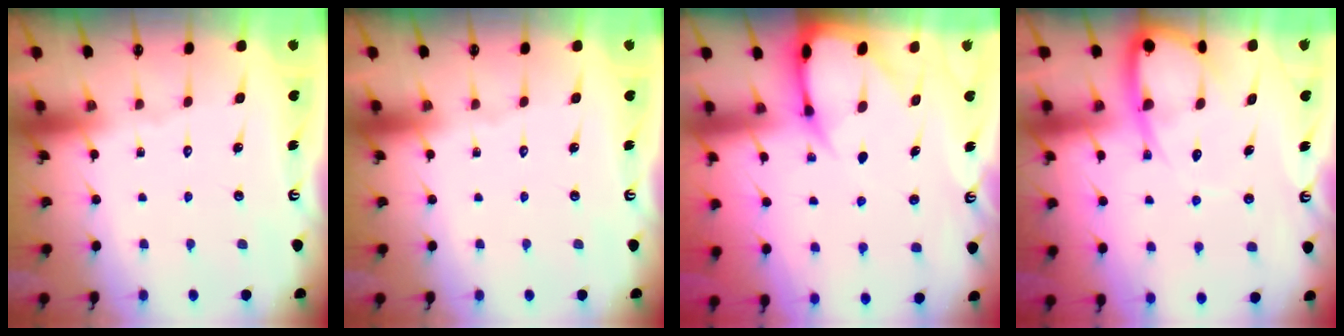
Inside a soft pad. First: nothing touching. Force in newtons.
{"total": 0.0}
{"total": 6.6, "press": 6.6, "slide": 0.7}
{"total": 8.1, "press": 8.1, "slide": 0.9}